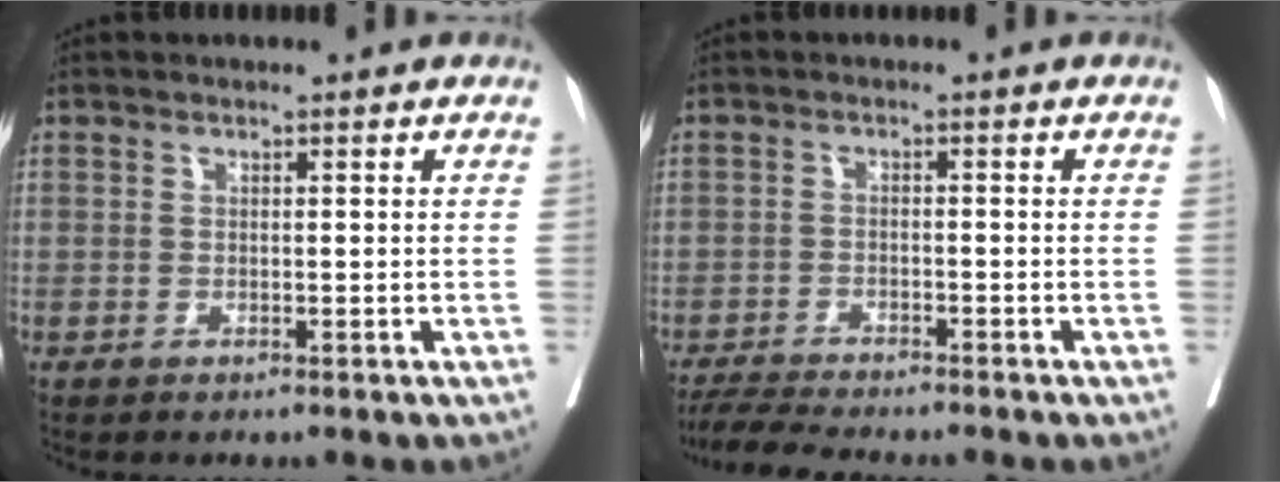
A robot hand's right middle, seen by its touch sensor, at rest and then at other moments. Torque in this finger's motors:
{"motor_torque": [0.29, -0.36, 0.02, 0.02]}